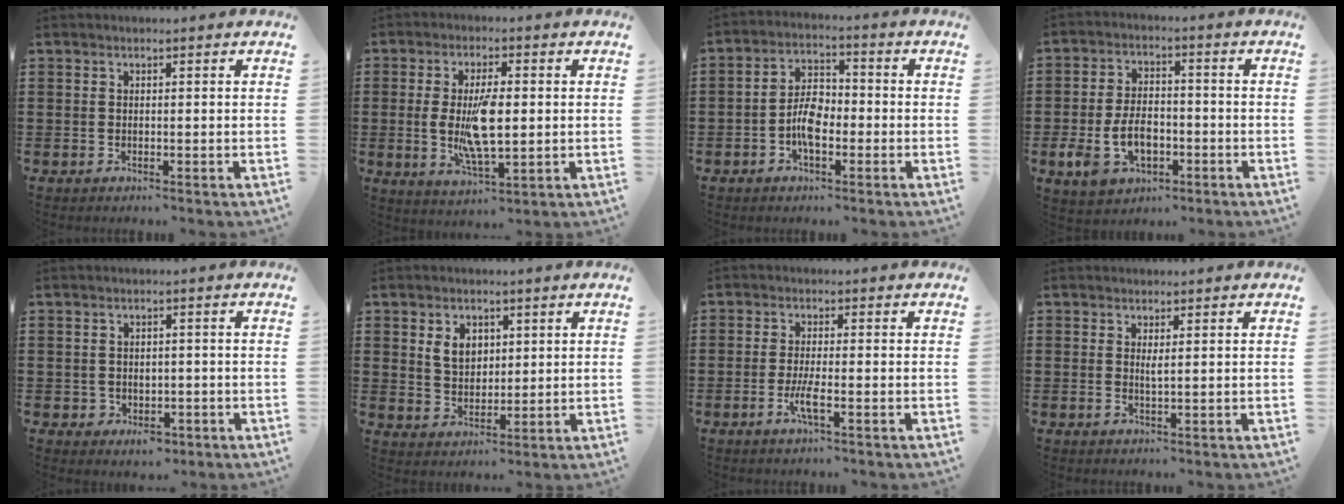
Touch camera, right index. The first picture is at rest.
{"total": 9.0, "force": [0.1, 3.5, 8.4], "torque": [-0.171, -0.005, -0.007]}
{"total": 5.7, "force": [-1.7, 2.9, 4.6], "torque": [-0.100, 0.004, -0.036]}
{"total": 7.0, "force": [-2.2, 4.3, 5.0], "torque": [-0.104, 0.002, -0.046]}
{"total": 2.0, "force": [-0.9, 1.6, 0.8], "torque": [-0.021, 0.000, -0.020]}
{"total": 4.6, "force": [1.7, 3.4, 2.5], "torque": [-0.062, 0.011, 0.030]}
{"total": 3.5, "force": [-1.4, 0.3, 3.2], "torque": [-0.067, -0.008, -0.029]}
{"total": 1.3, "force": [0.4, 0.0, 1.2], "torque": [-0.025, -0.002, 0.007]}